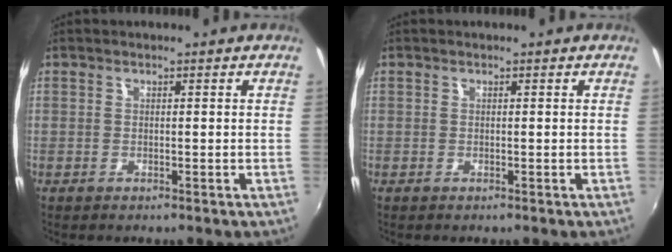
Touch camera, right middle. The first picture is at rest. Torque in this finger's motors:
{"motor_torque": [0.00, 0.00, 0.00, 0.00]}